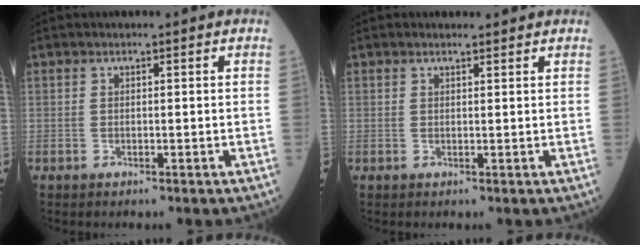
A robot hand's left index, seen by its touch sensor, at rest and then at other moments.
{"total": 0.8, "force": [0.8, 0.2, 0.1], "torque": [-0.011, 0.001, 0.012]}